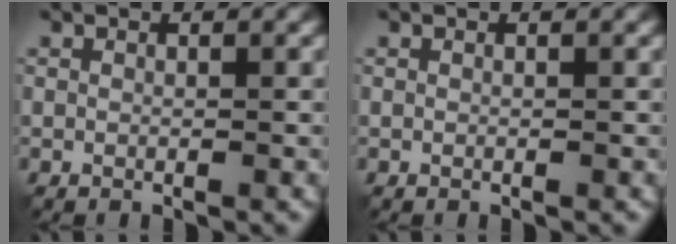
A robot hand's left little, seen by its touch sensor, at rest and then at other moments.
{"total": 0.0}